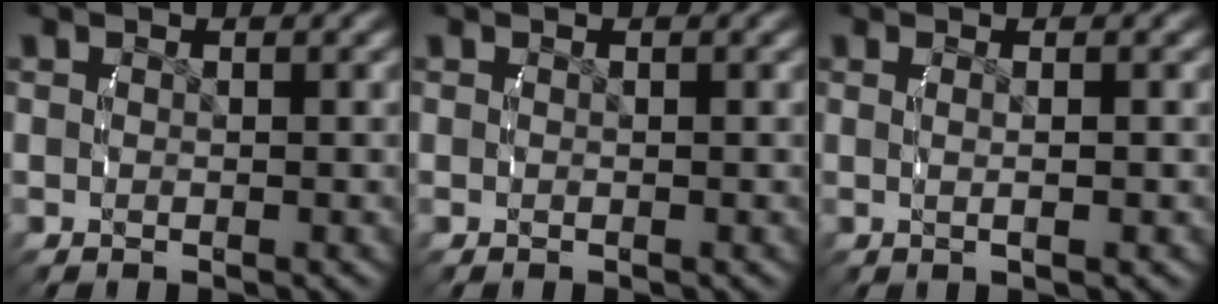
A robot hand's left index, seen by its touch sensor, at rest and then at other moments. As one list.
[{"total": 0.0}, {"total": 1.7, "force": [0.2, -0.8, 1.5], "torque": [-0.023, 0.004, 0.006]}]